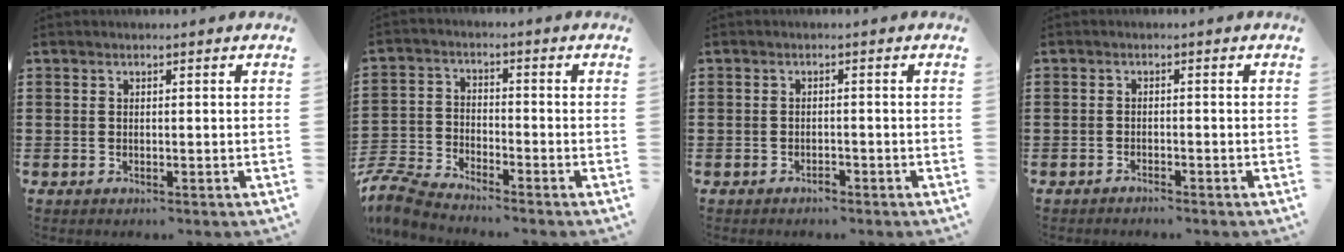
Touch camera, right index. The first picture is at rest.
{"total": 5.6, "force": [-5.5, 0.4, 1.1], "torque": [-0.051, -0.006, -0.116]}
{"total": 1.1, "force": [-1.0, 0.4, 0.3], "torque": [-0.011, -0.002, -0.021]}
{"total": 1.1, "force": [-1.1, 0.0, 0.1], "torque": [-0.005, 0.002, -0.023]}